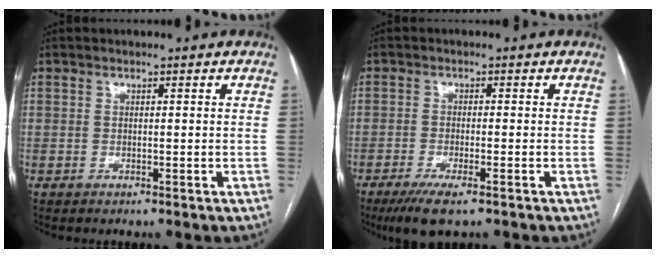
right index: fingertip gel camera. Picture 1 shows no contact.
{"total": 6.1, "force": [-4.0, 0.8, 4.6], "torque": [-0.080, -0.015, -0.065]}